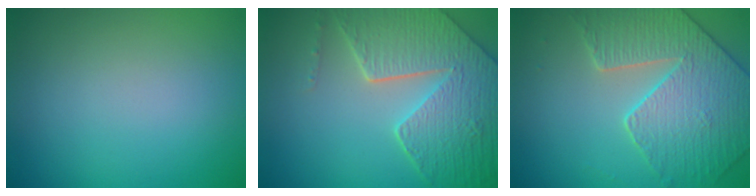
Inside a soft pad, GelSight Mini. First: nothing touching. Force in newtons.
{"total": 8.5, "press": 6.1, "slide": 5.9}
{"total": 4.8, "press": 4.7, "slide": 0.8}